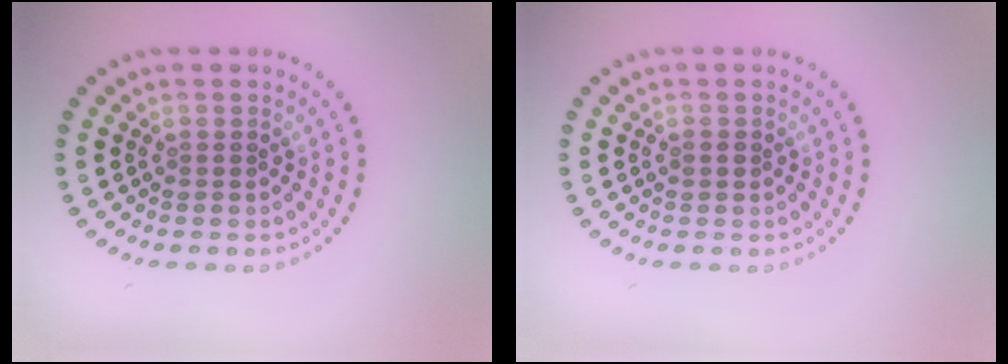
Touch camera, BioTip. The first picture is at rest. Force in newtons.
{"total": 0.7, "press": 0.7, "slide": 0.0}